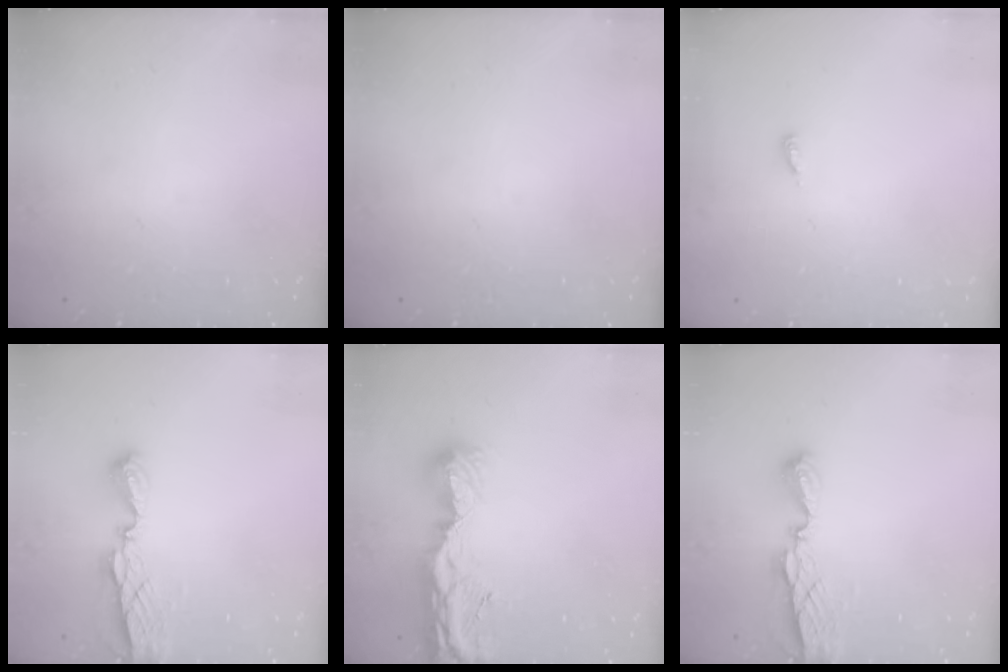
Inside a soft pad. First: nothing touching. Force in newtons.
{"total": 0.0}
{"total": 2.9, "press": 2.9, "slide": 0.2}
{"total": 6.9, "press": 6.9, "slide": 0.6}
{"total": 12.3, "press": 12.3, "slide": 1.3}
{"total": 6.9, "press": 6.9, "slide": 0.6}